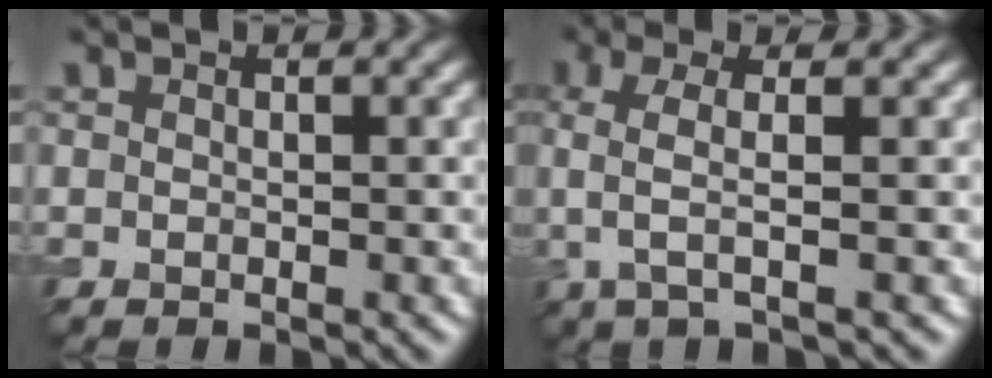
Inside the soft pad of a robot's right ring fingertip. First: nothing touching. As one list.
[{"total": 3.8, "force": [0.0, 1.0, 3.7], "torque": [-0.074, 0.004, -0.005]}]